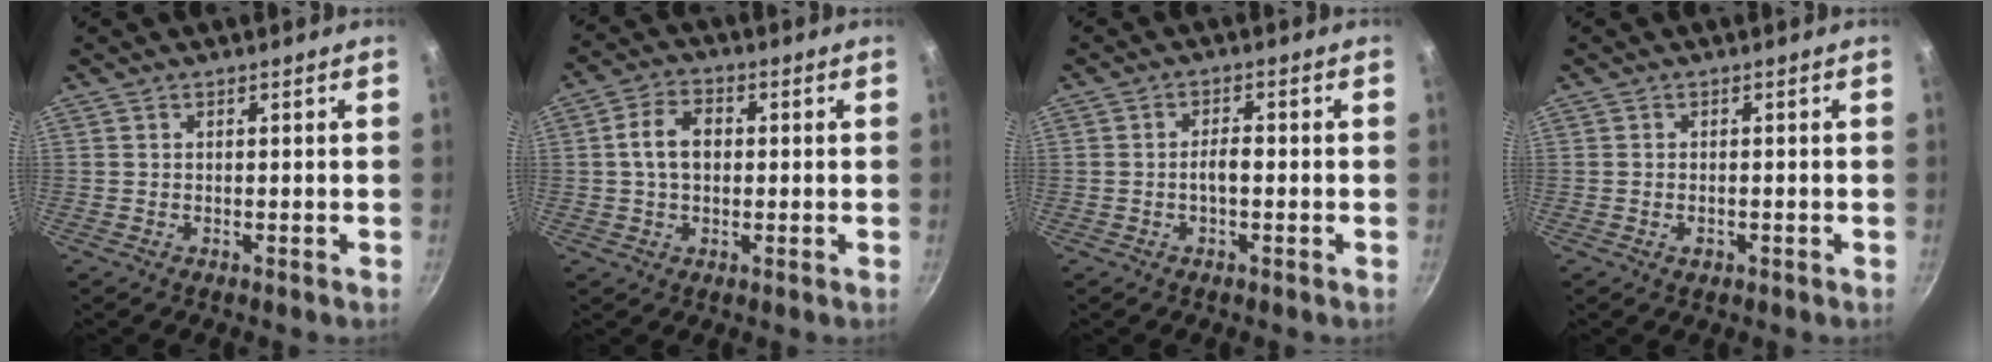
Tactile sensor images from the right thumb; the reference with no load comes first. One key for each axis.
{"total": 6.9, "fx": 0.4, "fy": 4.8, "fz": 4.9, "tx": -0.077, "ty": 0.015, "tz": 0.001}
{"total": 2.9, "fx": -0.6, "fy": 1.2, "fz": 2.6, "tx": -0.037, "ty": 0.016, "tz": -0.011}
{"total": 1.6, "fx": -0.6, "fy": 1.0, "fz": 1.0, "tx": -0.016, "ty": 0.002, "tz": -0.011}